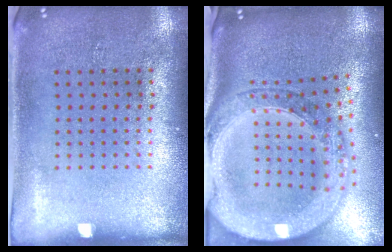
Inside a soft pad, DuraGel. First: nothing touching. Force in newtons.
{"total": 3.6, "press": 2.9, "slide": 2.1}